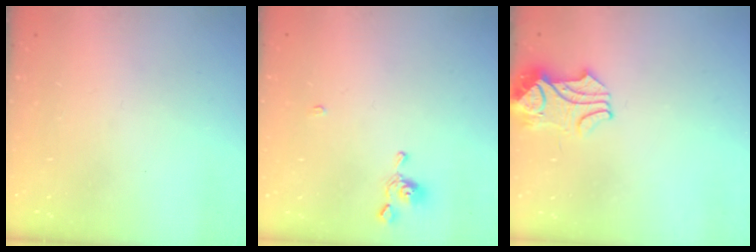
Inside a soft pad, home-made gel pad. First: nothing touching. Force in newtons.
{"total": 2.2, "press": 2.2, "slide": 0.3}
{"total": 2.1, "press": 2.0, "slide": 0.5}